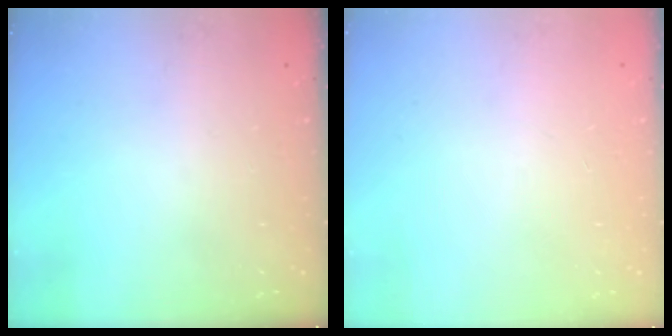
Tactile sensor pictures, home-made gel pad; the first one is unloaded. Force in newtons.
{"total": 0.0}